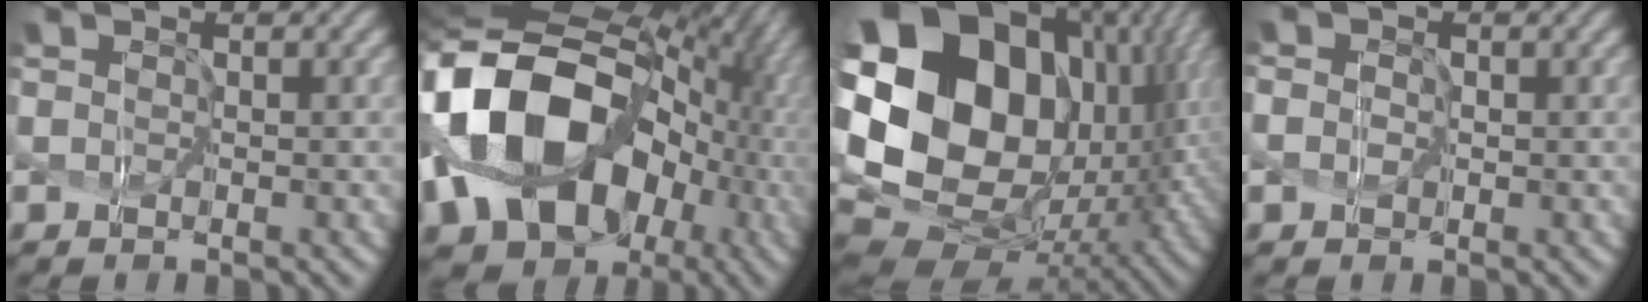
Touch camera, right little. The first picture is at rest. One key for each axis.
{"total": 18.1, "fx": -1.9, "fy": 13.9, "fz": 11.5, "tx": -0.251, "ty": 0.000, "tz": -0.028}
{"total": 21.5, "fx": 4.5, "fy": 15.4, "fz": 14.3, "tx": -0.318, "ty": 0.014, "tz": 0.109}
{"total": 1.2, "fx": -0.2, "fy": 1.0, "fz": 0.6, "tx": -0.011, "ty": 0.006, "tz": -0.004}